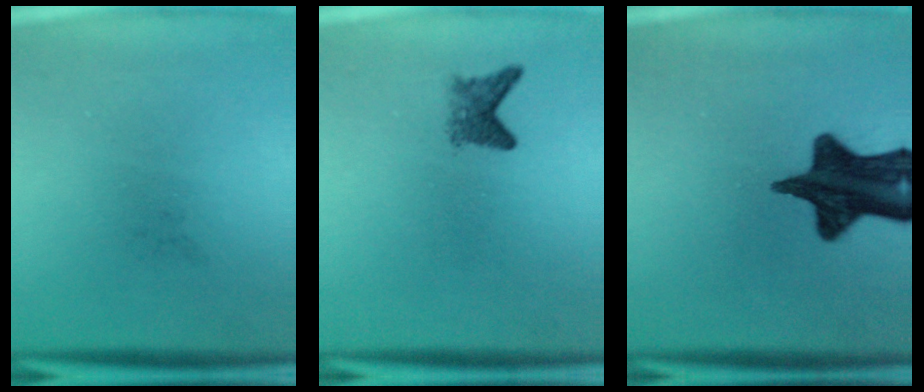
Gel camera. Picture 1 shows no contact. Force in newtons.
{"total": 2.3}
{"total": 15.1}